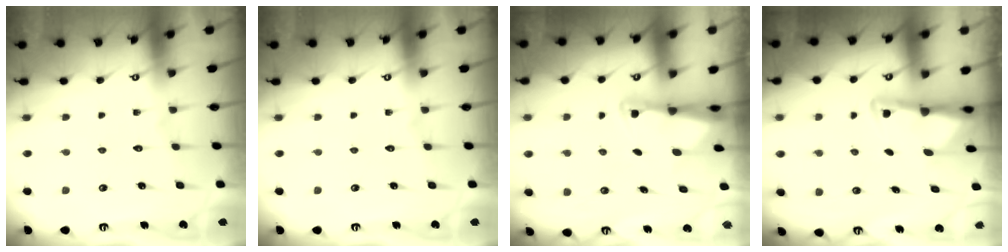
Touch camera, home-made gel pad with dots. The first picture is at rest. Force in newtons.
{"total": 0.0}
{"total": 2.6, "press": 2.6, "slide": 0.5}
{"total": 2.8, "press": 2.7, "slide": 0.7}